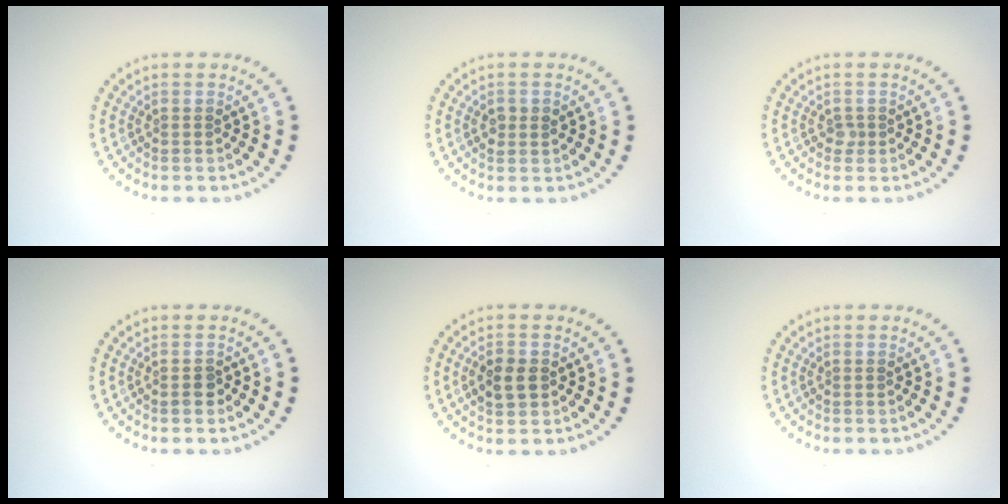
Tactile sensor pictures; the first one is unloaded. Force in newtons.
{"total": 1.4, "press": 1.4, "slide": 0.3}
{"total": 0.8, "press": 0.6, "slide": 0.5}
{"total": 1.3, "press": 1.1, "slide": 0.6}
{"total": 2.6, "press": 2.6, "slide": 0.1}
{"total": 0.0}